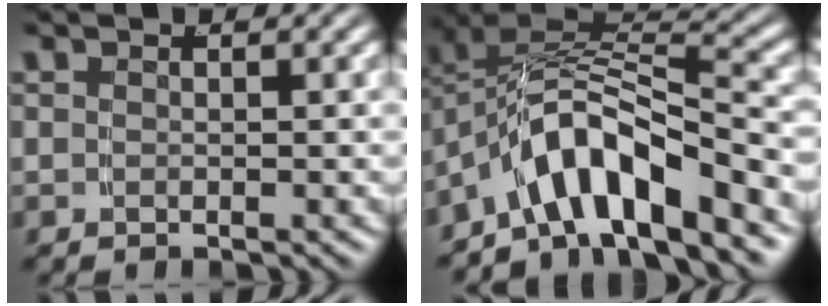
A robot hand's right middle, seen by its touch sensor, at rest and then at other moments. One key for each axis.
{"total": 9.5, "fx": -3.2, "fy": 6.0, "fz": 6.6, "tx": -0.124, "ty": -0.012, "tz": -0.047}